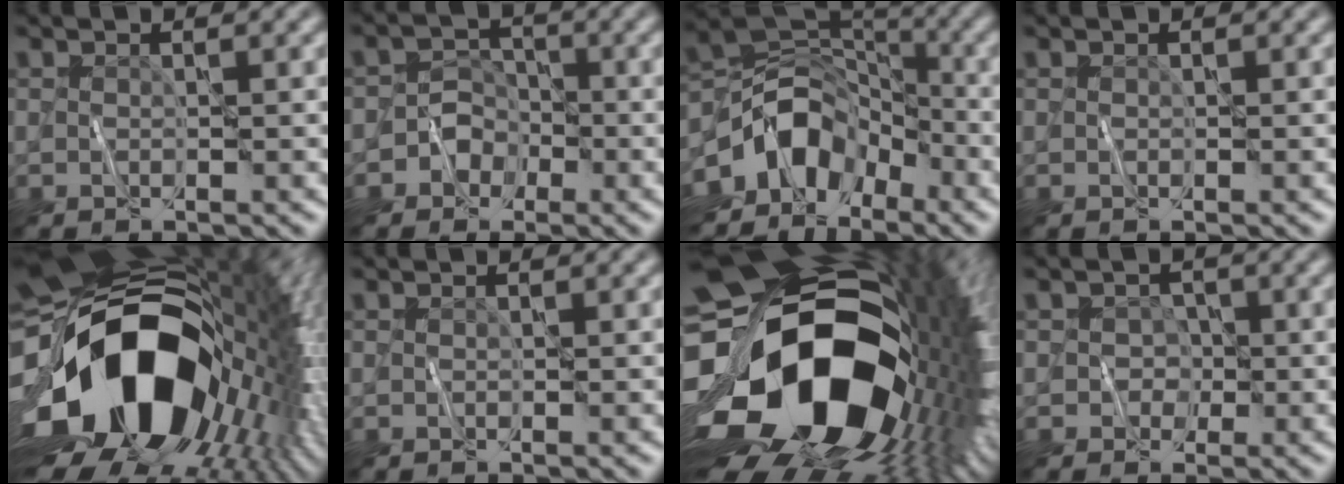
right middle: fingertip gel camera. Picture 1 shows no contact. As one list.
[{"total": 3.2, "force": [-1.5, 2.8, 0.3], "torque": [0.030, 0.014, -0.043]}, {"total": 9.3, "force": [-4.3, 6.3, 5.3], "torque": [-0.082, 0.003, -0.093]}, {"total": 0.0}, {"total": 20.1, "force": [-0.7, 13.4, 15.0], "torque": [-0.310, -0.052, 0.012]}, {"total": 0.0}, {"total": 22.0, "force": [-1.2, 15.3, 15.8], "torque": [-0.320, -0.093, 0.017]}, {"total": 1.7, "force": [-0.4, 1.7, 0.1], "torque": [0.025, 0.010, -0.019]}]